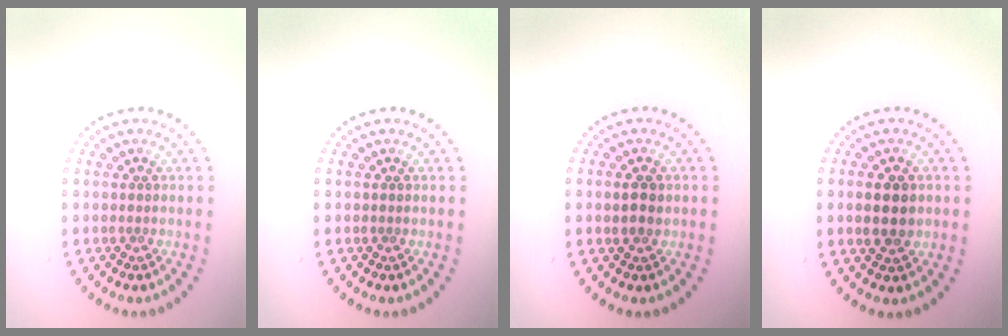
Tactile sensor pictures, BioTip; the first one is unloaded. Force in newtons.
{"total": 0.0}
{"total": 1.8, "press": 1.8, "slide": 0.2}
{"total": 2.7, "press": 2.7, "slide": 0.2}